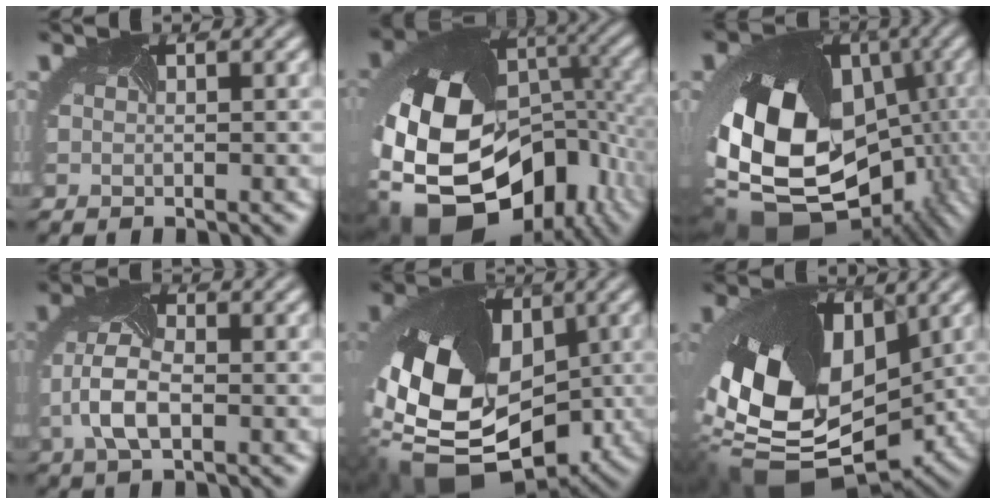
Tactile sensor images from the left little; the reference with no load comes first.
{"total": 20.9, "force": [-7.9, 14.8, 12.3], "torque": [-0.249, -0.064, -0.118]}
{"total": 19.5, "force": [-4.0, 14.2, 12.8], "torque": [-0.250, -0.054, -0.035]}
{"total": 4.2, "force": [-0.9, 2.2, 3.5], "torque": [-0.099, 0.005, -0.019]}
{"total": 15.9, "force": [-3.1, 11.1, 11.0], "torque": [-0.211, -0.020, -0.036]}
{"total": 16.5, "force": [-2.1, 11.1, 12.0], "torque": [-0.268, -0.050, -0.011]}